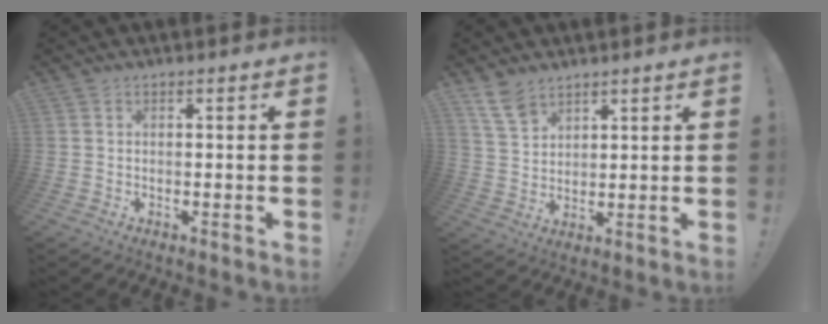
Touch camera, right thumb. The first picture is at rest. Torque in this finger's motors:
{"motor_torque": [-0.22, 0.28, -0.28, 0.43, 0.00]}